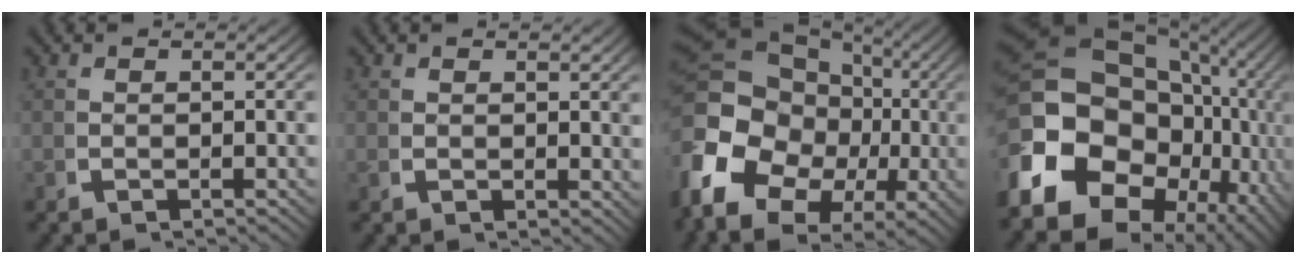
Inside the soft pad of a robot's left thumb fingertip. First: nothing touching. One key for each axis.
{"total": 1.1, "fx": 0.9, "fy": 0.5, "fz": 0.4, "tx": 0.002, "ty": -0.006, "tz": 0.017}
{"total": 14.2, "fx": 0.2, "fy": 11.0, "fz": 9.0, "tx": -0.200, "ty": -0.043, "tz": 0.014}
{"total": 22.2, "fx": -0.8, "fy": 17.4, "fz": 13.9, "tx": -0.274, "ty": -0.048, "tz": -0.015}